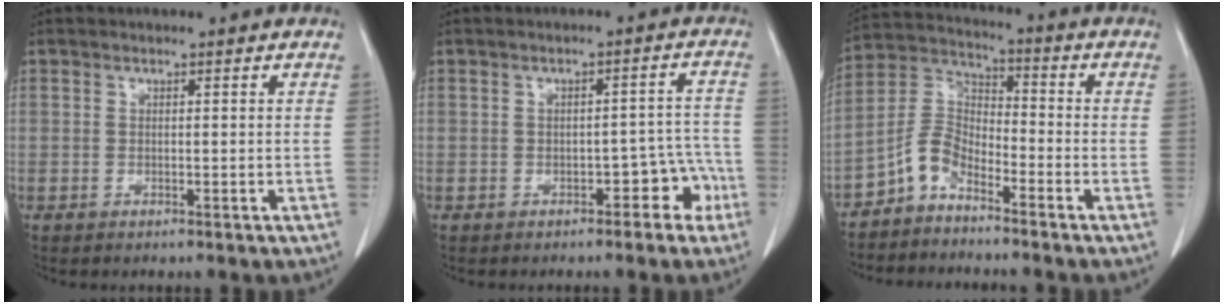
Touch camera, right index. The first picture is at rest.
{"total": 4.7, "force": [-2.4, 2.6, 3.1], "torque": [-0.024, 0.028, -0.026]}
{"total": 6.2, "force": [-4.6, 2.8, 3.0], "torque": [-0.067, 0.019, -0.101]}